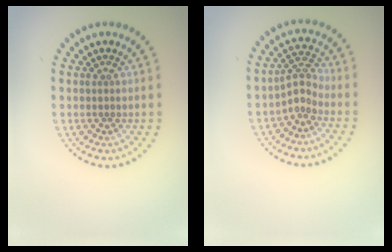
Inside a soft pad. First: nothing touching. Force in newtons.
{"total": 2.1, "press": 1.5, "slide": 1.6}